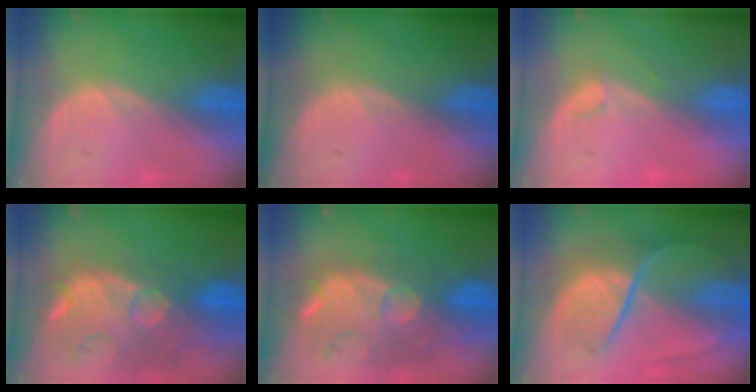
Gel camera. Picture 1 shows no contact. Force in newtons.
{"total": 0.0}
{"total": 1.3, "press": 1.1, "slide": 0.5}
{"total": 14.4, "press": 11.7, "slide": 8.5}
{"total": 12.5, "press": 11.2, "slide": 5.4}
{"total": 9.0, "press": 7.5, "slide": 5.0}